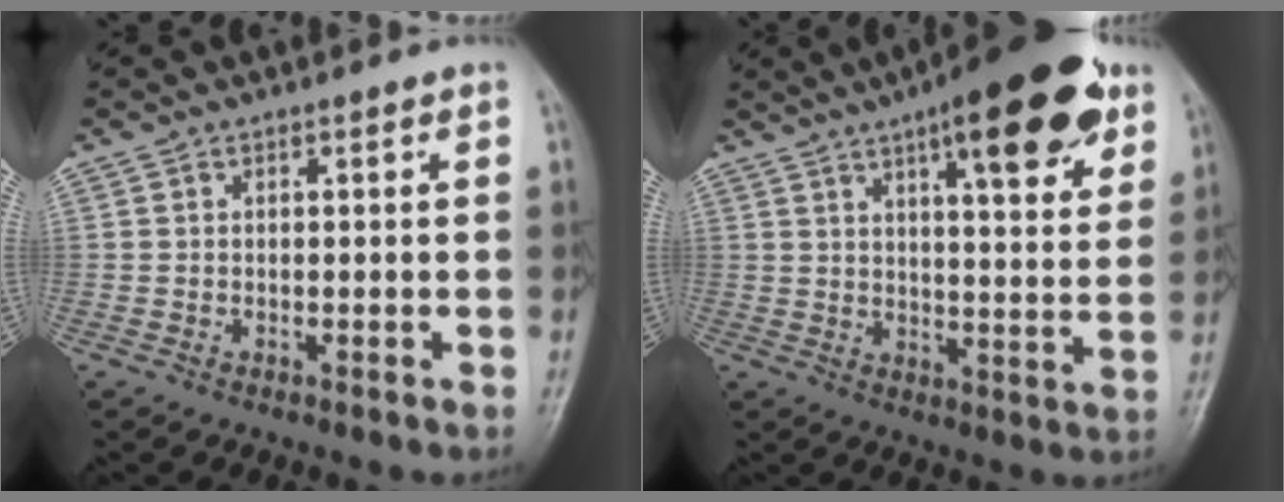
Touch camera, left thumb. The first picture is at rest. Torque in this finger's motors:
{"motor_torque": [0.95, 0.26, 1.51, -1.25, 0.28]}